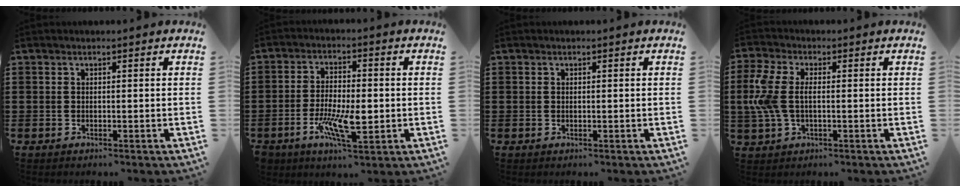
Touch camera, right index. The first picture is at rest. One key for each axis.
{"total": 7.9, "fx": -2.4, "fy": 3.1, "fz": 6.8, "tx": -0.137, "ty": -0.004, "tz": -0.043}
{"total": 0.0}
{"total": 6.6, "fx": 0.0, "fy": 3.7, "fz": 5.5, "tx": -0.155, "ty": -0.007, "tz": -0.015}